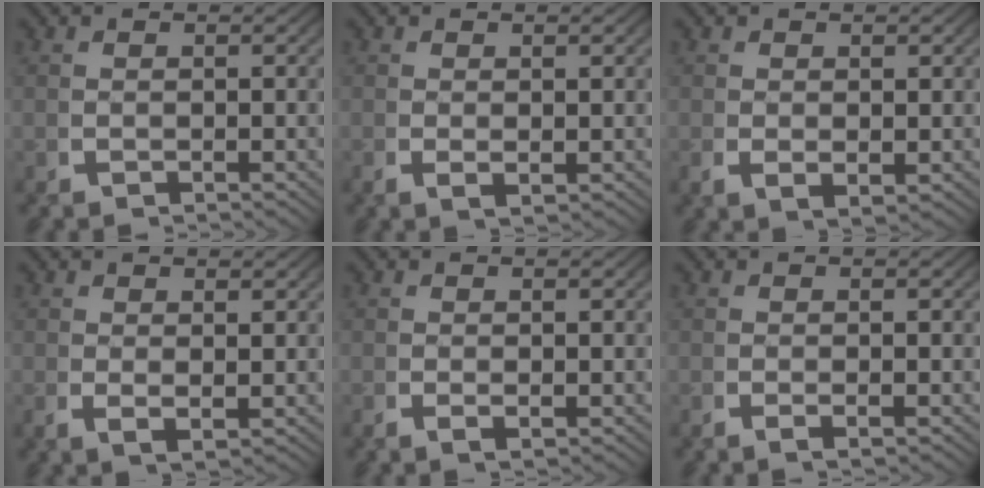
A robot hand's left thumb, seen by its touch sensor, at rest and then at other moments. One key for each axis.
{"total": 1.1, "fx": 0.3, "fy": 0.4, "fz": 1.0, "tx": -0.026, "ty": -0.003, "tz": 0.010}
{"total": 1.5, "fx": 0.4, "fy": 0.9, "fz": 1.1, "tx": -0.028, "ty": -0.010, "tz": 0.016}
{"total": 1.4, "fx": 0.6, "fy": 0.6, "fz": 1.1, "tx": -0.027, "ty": -0.007, "tz": 0.019}
{"total": 0.9, "fx": 0.1, "fy": 0.3, "fz": 0.9, "tx": -0.023, "ty": -0.003, "tz": 0.003}
{"total": 0.9, "fx": -0.1, "fy": 0.1, "fz": 0.9, "tx": -0.021, "ty": 0.000, "tz": -0.003}